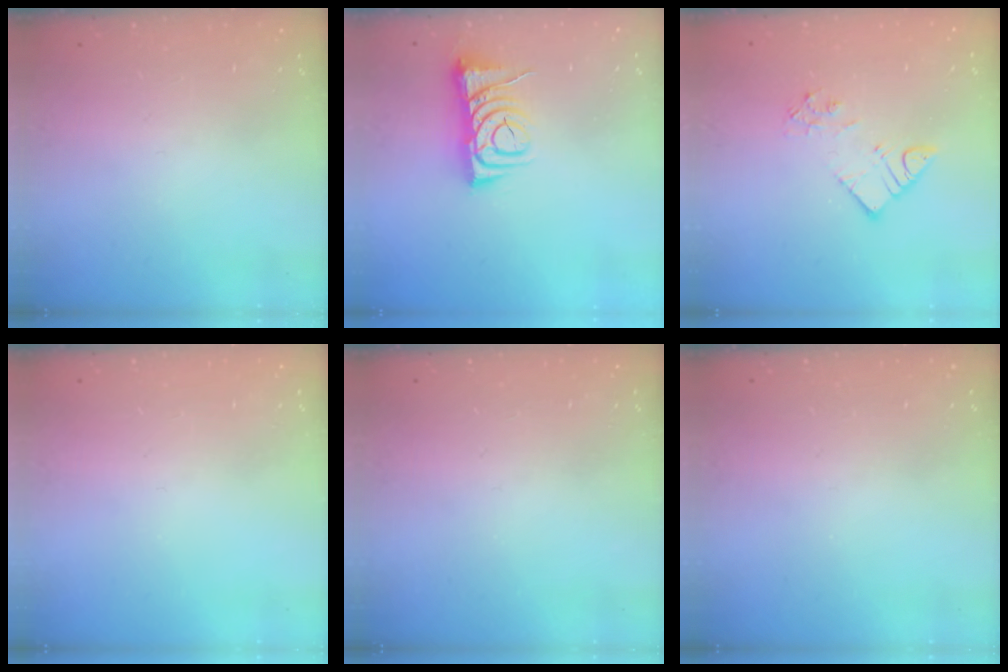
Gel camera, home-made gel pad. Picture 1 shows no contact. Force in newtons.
{"total": 7.3, "press": 7.2, "slide": 0.9}
{"total": 6.3, "press": 6.3, "slide": 0.4}
{"total": 0.0}
{"total": 0.0}
{"total": 0.0}